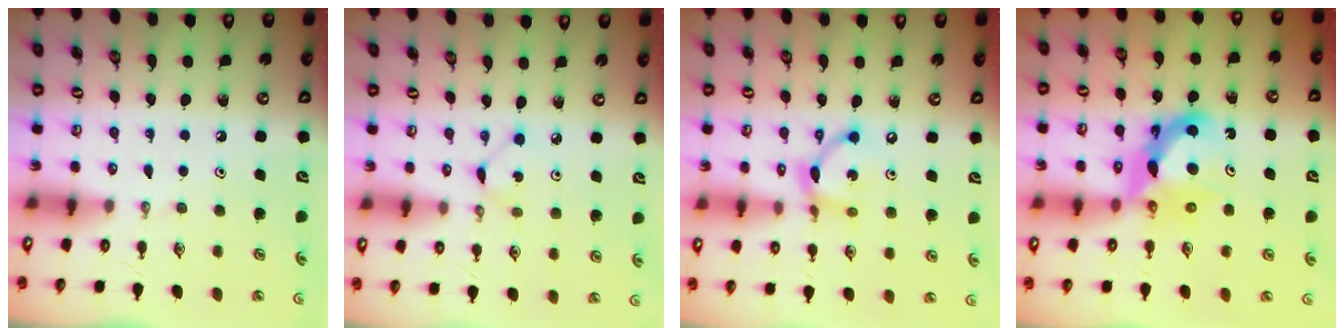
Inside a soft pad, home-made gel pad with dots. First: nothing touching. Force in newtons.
{"total": 2.9, "press": 2.9, "slide": 0.4}
{"total": 10.3, "press": 10.3, "slide": 0.6}
{"total": 9.1, "press": 9.1, "slide": 1.0}